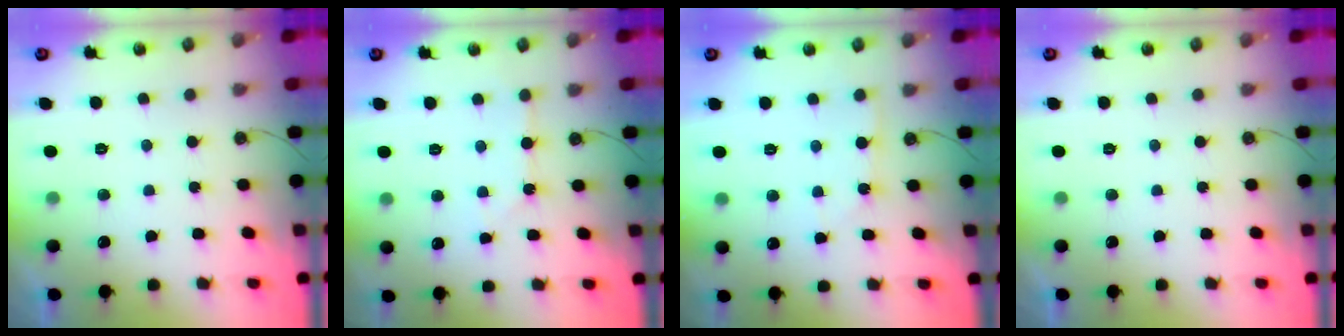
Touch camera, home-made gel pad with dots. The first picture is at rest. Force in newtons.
{"total": 3.0, "press": 3.0, "slide": 0.3}
{"total": 4.2, "press": 4.2, "slide": 0.5}
{"total": 0.0}